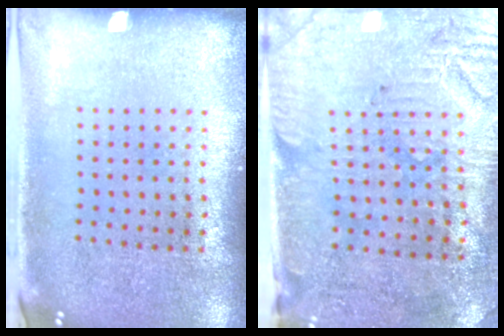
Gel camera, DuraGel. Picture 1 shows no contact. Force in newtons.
{"total": 3.1, "press": 2.6, "slide": 1.5}